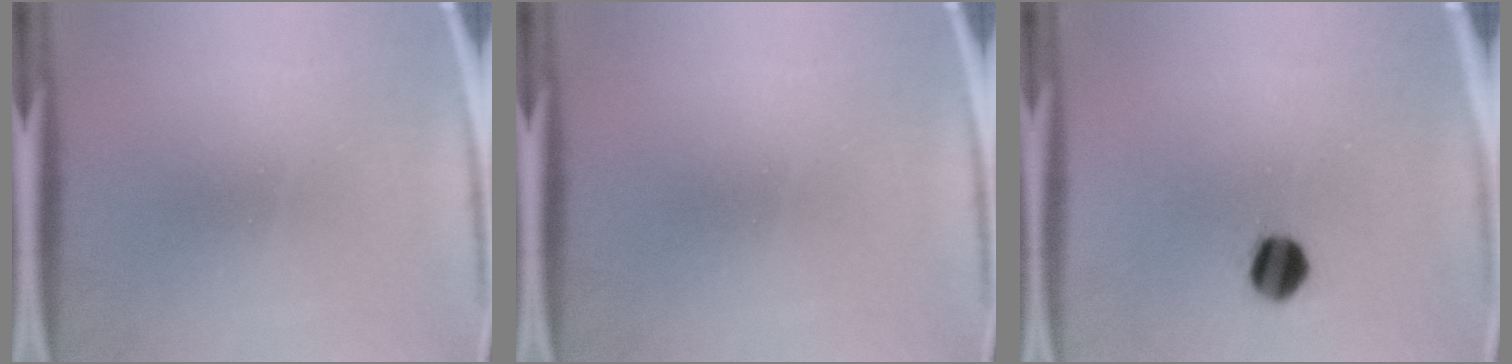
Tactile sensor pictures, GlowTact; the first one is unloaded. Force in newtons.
{"total": 0.0}
{"total": 6.7}